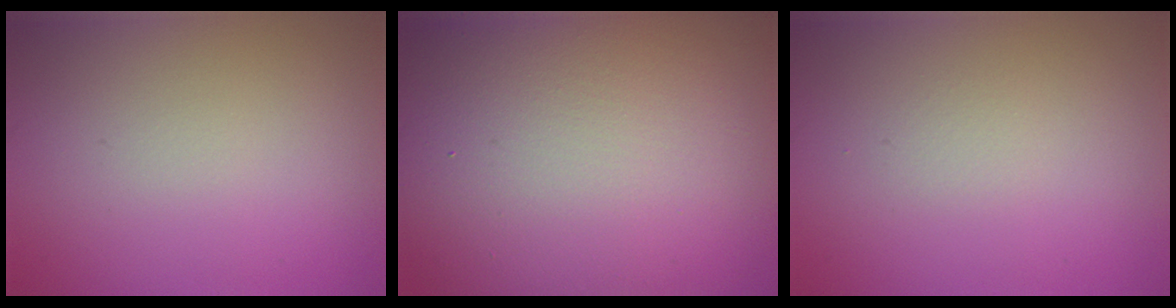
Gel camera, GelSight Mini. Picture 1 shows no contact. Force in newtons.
{"total": 18.1, "press": 18.1, "slide": 1.2}
{"total": 0.6, "press": 0.6, "slide": 0.0}